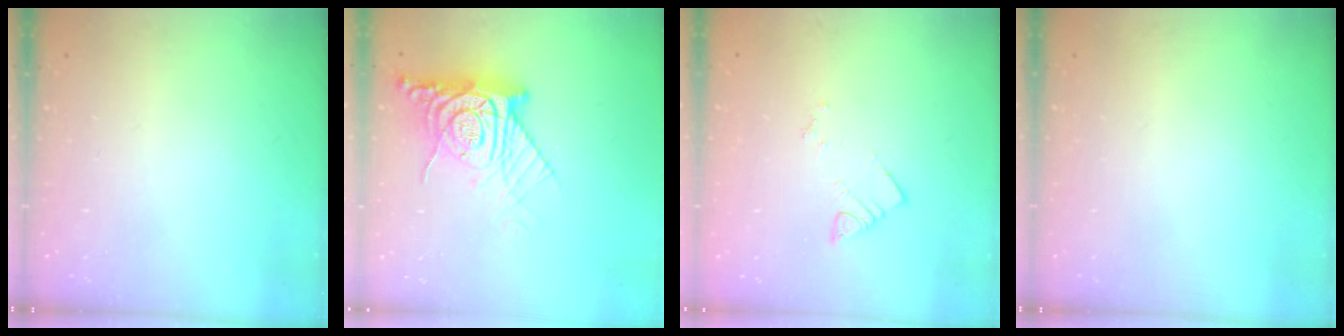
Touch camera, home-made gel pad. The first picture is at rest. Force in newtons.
{"total": 12.1, "press": 12.0, "slide": 1.4}
{"total": 3.6, "press": 3.6, "slide": 0.1}
{"total": 0.0}